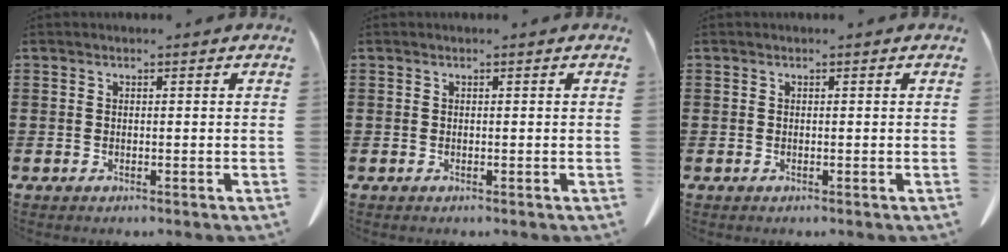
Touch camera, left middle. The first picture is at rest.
{"total": 0.0}
{"total": 0.0}